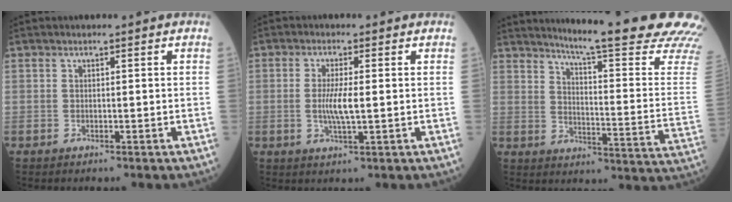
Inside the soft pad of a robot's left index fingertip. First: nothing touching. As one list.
[{"total": 4.3, "force": [-0.2, 0.5, 4.2], "torque": [-0.088, -0.010, -0.006]}, {"total": 23.5, "force": [20.6, -2.1, 11.1], "torque": [-0.163, -0.125, 0.252]}]